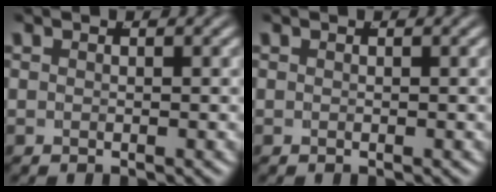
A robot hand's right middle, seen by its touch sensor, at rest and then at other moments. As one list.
[{"total": 0.0}]